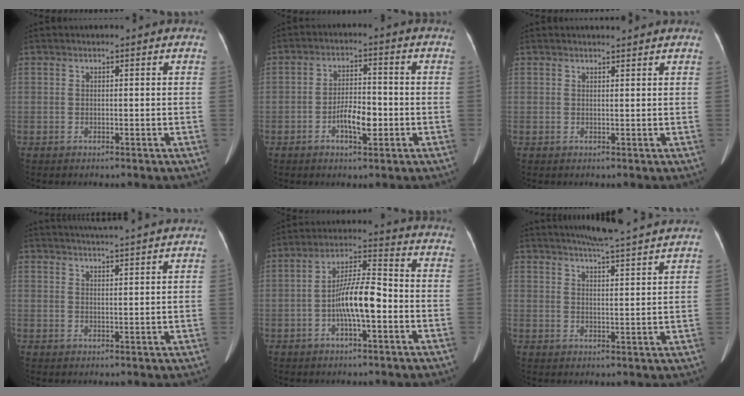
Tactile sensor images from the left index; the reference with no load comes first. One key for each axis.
{"total": 5.5, "fx": -2.1, "fy": 2.0, "fz": 4.7, "tx": -0.088, "ty": 0.002, "tz": -0.037}
{"total": 1.6, "fx": 1.6, "fy": 0.1, "fz": 0.3, "tx": -0.009, "ty": 0.004, "tz": 0.022}
{"total": 10.5, "fx": 9.8, "fy": -0.8, "fz": 3.8, "tx": -0.063, "ty": 0.017, "tz": 0.124}
{"total": 8.8, "fx": -2.5, "fy": 1.9, "fz": 8.2, "tx": -0.160, "ty": 0.013, "tz": -0.050}
{"total": 11.9, "fx": 10.7, "fy": -0.5, "fz": 5.1, "tx": -0.084, "ty": 0.014, "tz": 0.136}